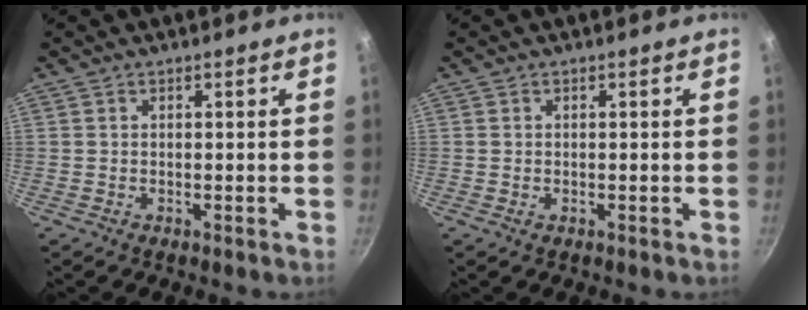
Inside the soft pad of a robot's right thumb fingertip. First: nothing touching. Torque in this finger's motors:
{"motor_torque": [-0.21, -0.06, 0.15, 0.64, -0.09]}